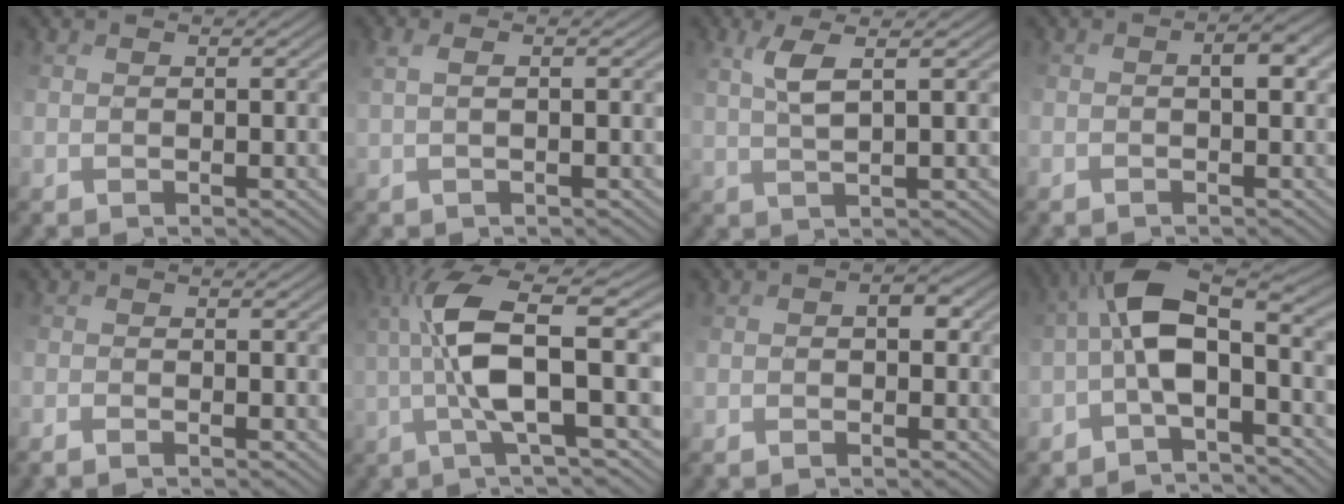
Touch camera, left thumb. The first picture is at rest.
{"total": 1.5, "force": [0.7, -1.2, 0.6], "torque": [-0.007, 0.008, 0.013]}
{"total": 3.6, "force": [2.6, -0.8, 2.3], "torque": [-0.032, 0.018, 0.055]}
{"total": 3.4, "force": [-0.3, 1.2, 3.1], "torque": [-0.048, 0.007, -0.009]}
{"total": 1.9, "force": [-1.8, -0.2, 0.7], "torque": [-0.010, -0.002, -0.035]}
{"total": 9.1, "force": [0.7, 0.2, 9.1], "torque": [-0.139, 0.031, 0.009]}
{"total": 3.1, "force": [-1.1, 1.7, 2.3], "torque": [-0.026, 0.003, -0.010]}
{"total": 7.6, "force": [-2.0, 2.0, 7.1], "torque": [-0.127, 0.017, -0.044]}